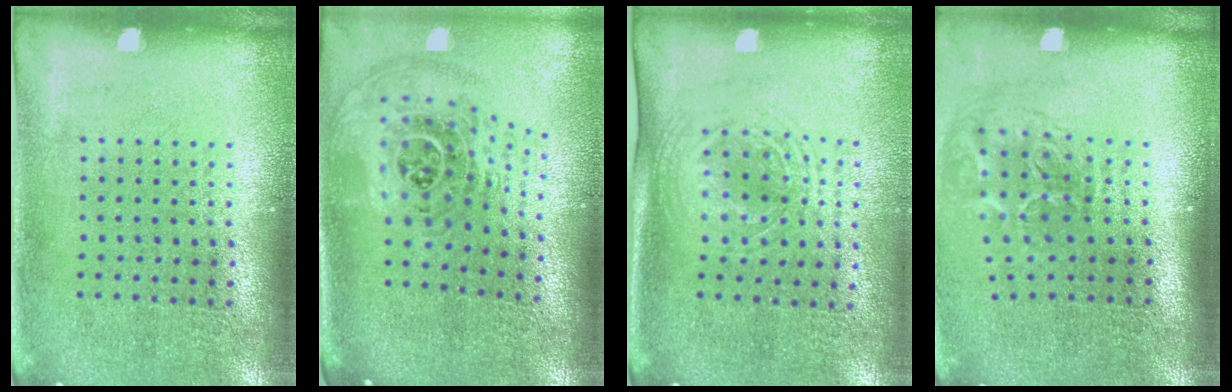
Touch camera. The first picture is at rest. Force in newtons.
{"total": 1.8, "press": 1.5, "slide": 1.1}
{"total": 1.6, "press": 1.4, "slide": 0.9}
{"total": 2.1, "press": 1.3, "slide": 1.6}